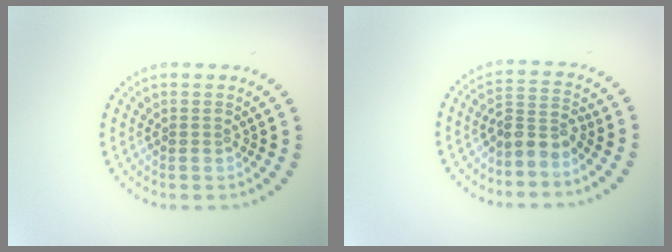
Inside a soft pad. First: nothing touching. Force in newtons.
{"total": 2.5, "press": 1.9, "slide": 1.7}